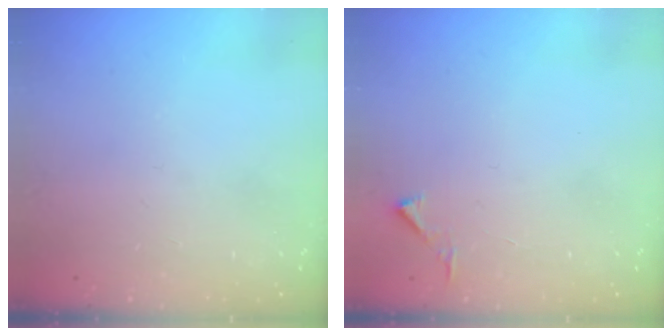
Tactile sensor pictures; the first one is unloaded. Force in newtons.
{"total": 2.8, "press": 2.8, "slide": 0.3}